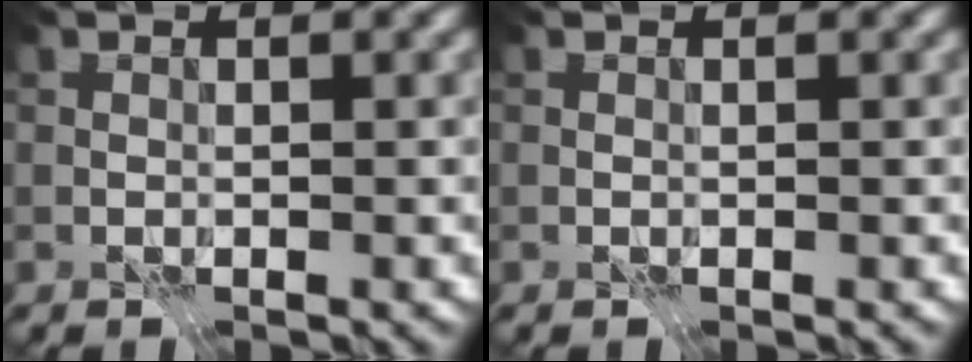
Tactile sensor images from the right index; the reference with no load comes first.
{"total": 0.0}